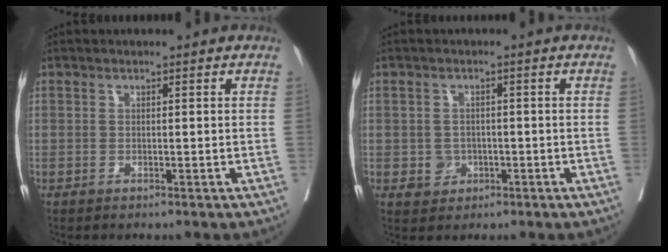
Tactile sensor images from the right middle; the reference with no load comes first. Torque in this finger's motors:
{"motor_torque": [0.24, -0.15, 0.02, 0.01]}